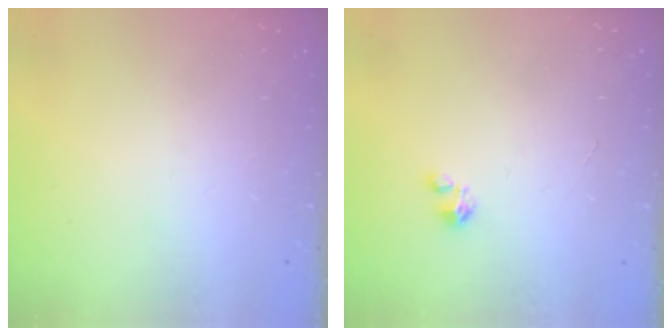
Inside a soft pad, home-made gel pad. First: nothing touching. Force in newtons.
{"total": 2.1, "press": 2.1, "slide": 0.2}